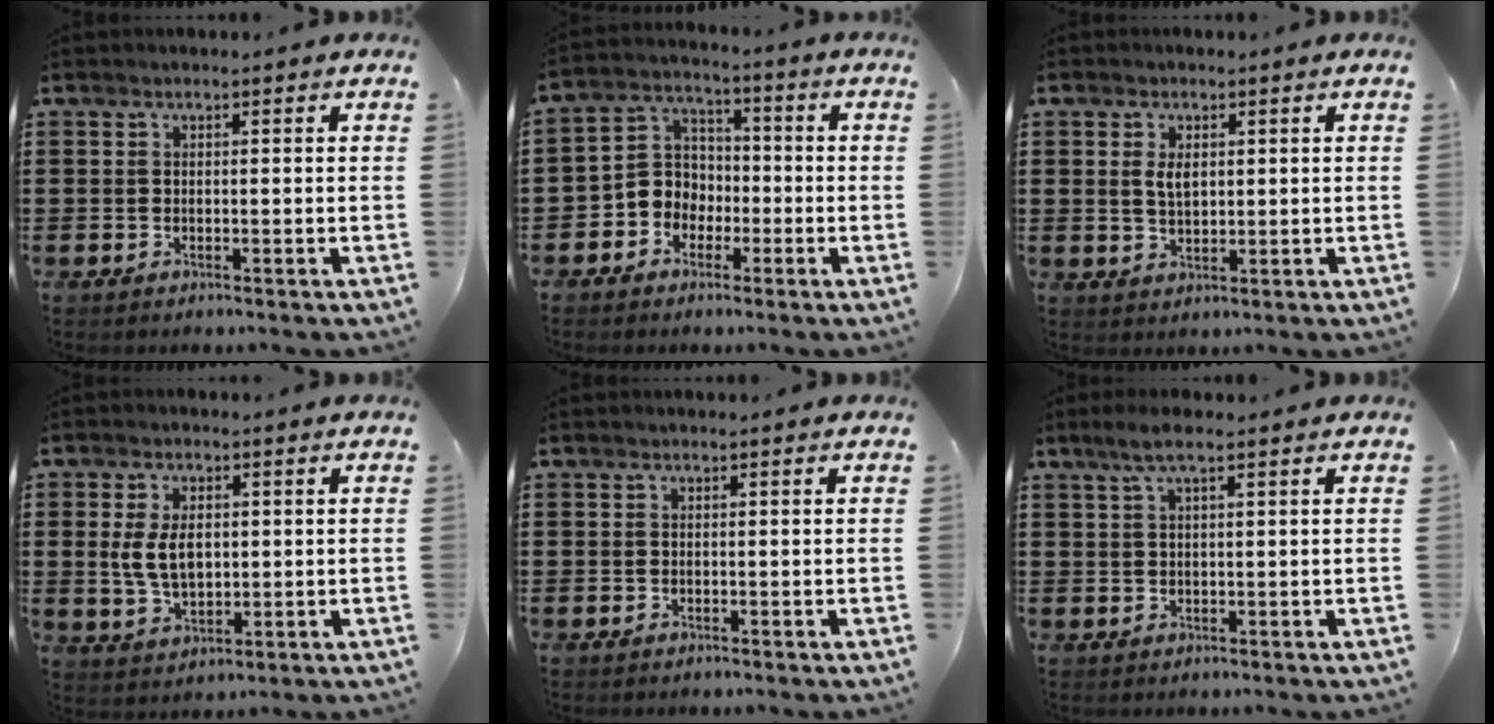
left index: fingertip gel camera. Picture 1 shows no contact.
{"total": 5.6, "force": [-2.0, 5.1, 1.4], "torque": [-0.057, 0.005, -0.047]}
{"total": 3.0, "force": [0.8, 1.6, 2.4], "torque": [-0.051, 0.007, 0.014]}
{"total": 6.1, "force": [0.8, 3.7, 4.8], "torque": [-0.106, 0.005, 0.008]}
{"total": 0.0}
{"total": 3.5, "force": [1.9, 0.6, 2.9], "torque": [-0.058, 0.004, 0.033]}